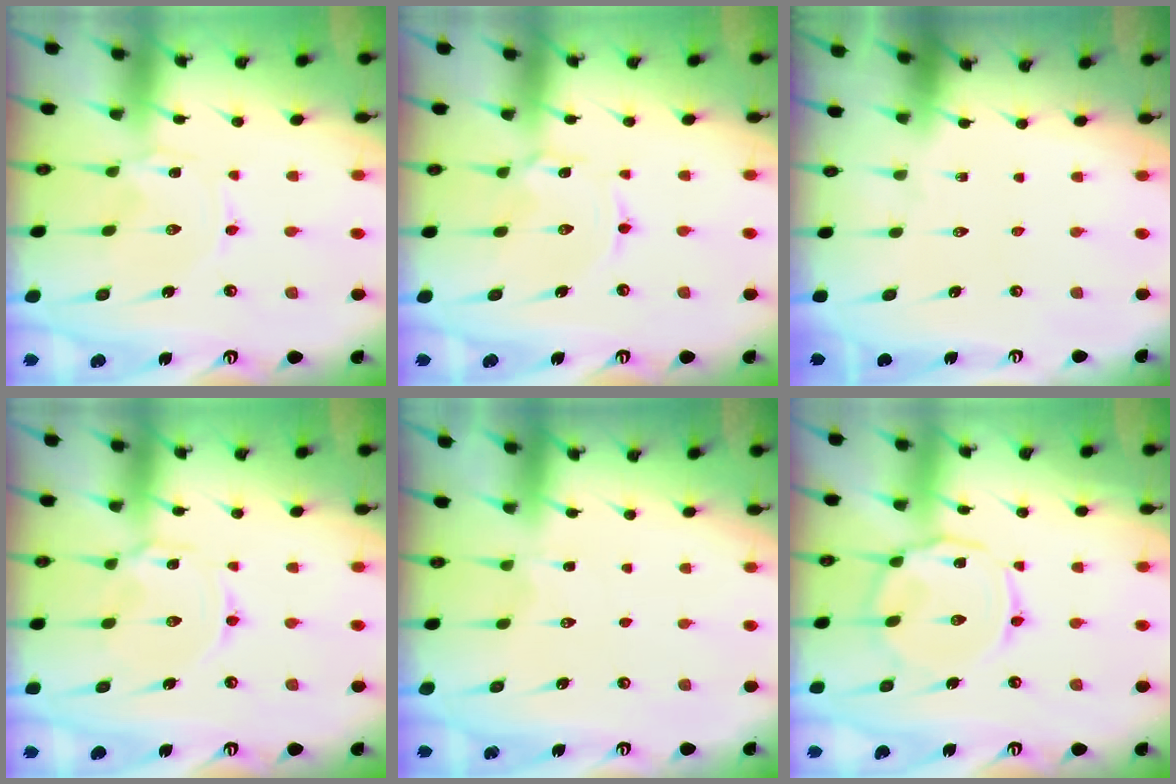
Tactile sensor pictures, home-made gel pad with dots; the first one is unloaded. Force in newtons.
{"total": 2.2, "press": 2.2, "slide": 0.3}
{"total": 0.0}
{"total": 3.0, "press": 3.0, "slide": 0.3}
{"total": 2.0, "press": 1.9, "slide": 0.8}
{"total": 8.9, "press": 8.8, "slide": 0.9}